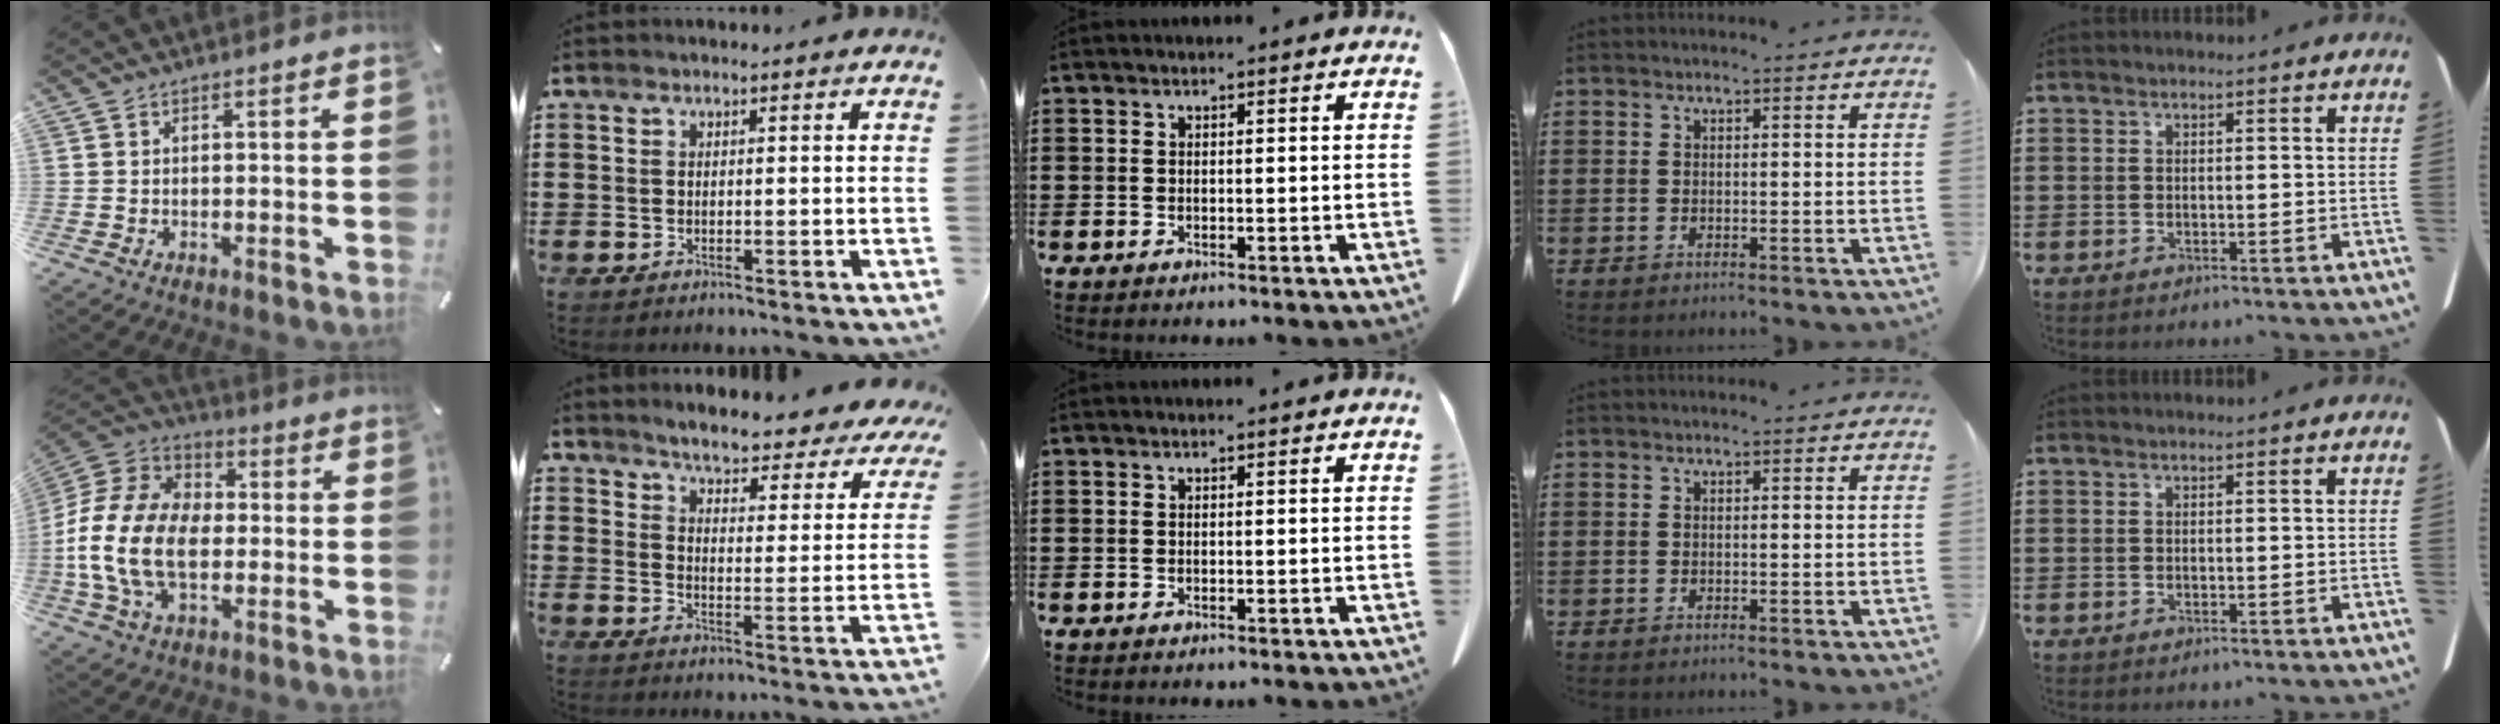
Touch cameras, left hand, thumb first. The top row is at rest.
{"thumb": {"total": 17.6, "force": [-3.0, 12.3, 12.2], "torque": [-0.273, 0.023, -0.054]}, "index": {"total": 4.2, "force": [4.1, -0.1, 1.2], "torque": [-0.047, -0.036, 0.062]}}